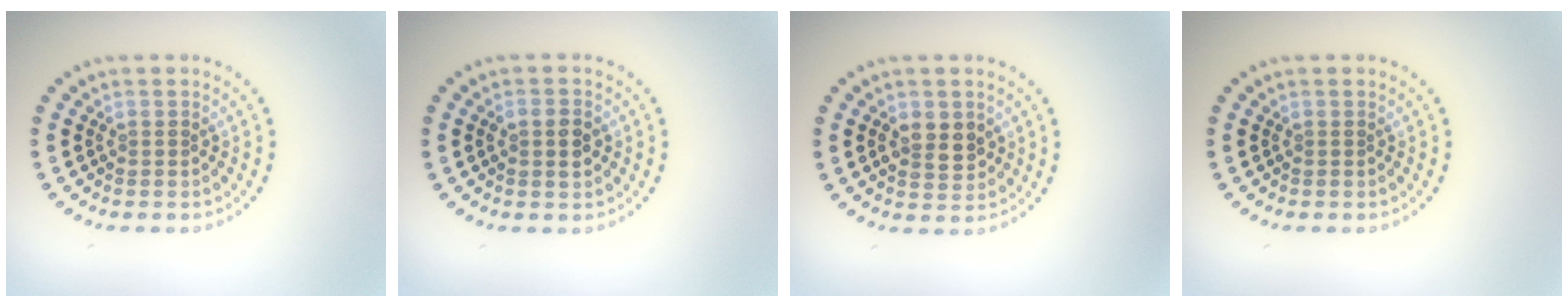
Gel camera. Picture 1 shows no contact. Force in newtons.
{"total": 2.0, "press": 2.0, "slide": 0.3}
{"total": 2.7, "press": 2.7, "slide": 0.4}
{"total": 0.0}